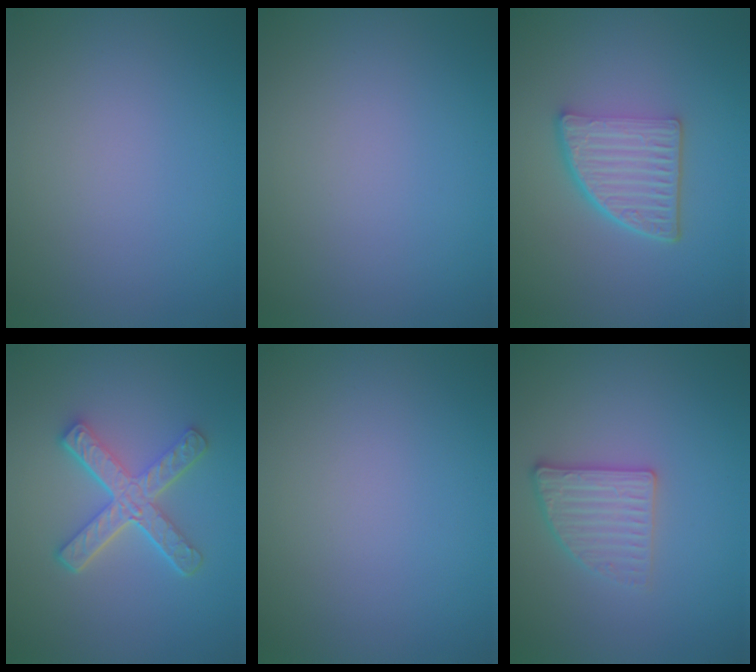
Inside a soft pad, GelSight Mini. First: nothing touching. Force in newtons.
{"total": 0.0}
{"total": 5.4, "press": 3.8, "slide": 3.8}
{"total": 5.0, "press": 3.8, "slide": 3.3}
{"total": 0.0}
{"total": 2.7, "press": 2.5, "slide": 1.0}